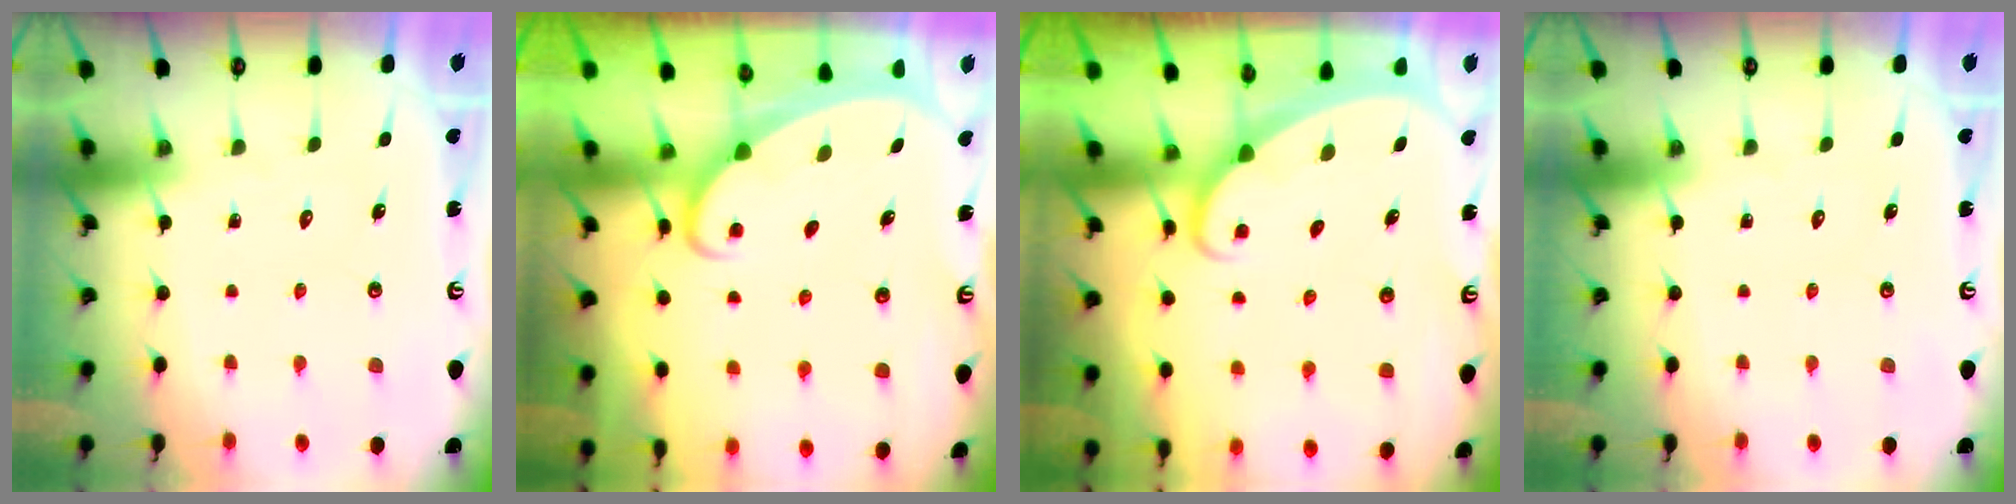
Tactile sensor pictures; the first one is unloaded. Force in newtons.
{"total": 2.3, "press": 2.3, "slide": 0.3}
{"total": 1.9, "press": 1.9, "slide": 0.1}
{"total": 0.0}